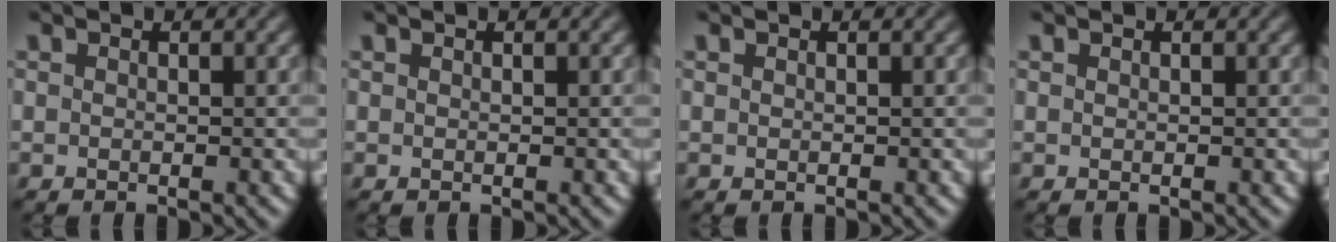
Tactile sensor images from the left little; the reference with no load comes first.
{"total": 0.0}
{"total": 0.0}
{"total": 0.0}